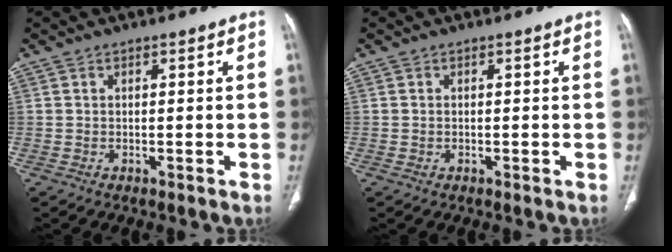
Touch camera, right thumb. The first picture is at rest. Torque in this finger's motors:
{"motor_torque": [0.30, 0.18, -0.38, -0.31, 0.00]}